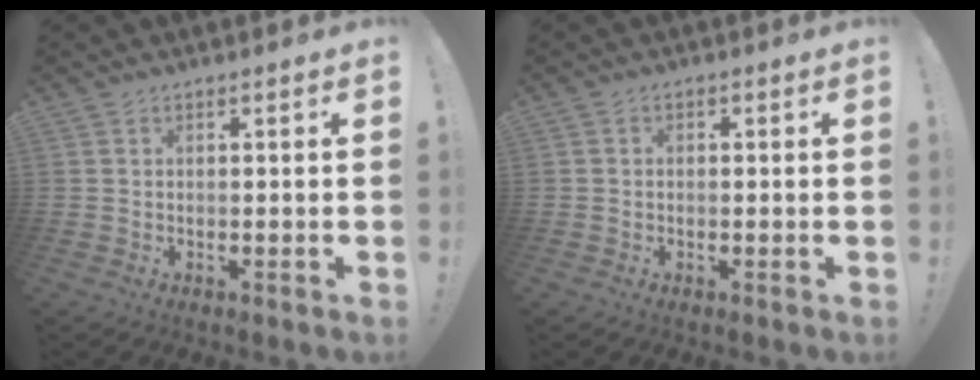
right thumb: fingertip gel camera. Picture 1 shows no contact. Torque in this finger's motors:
{"motor_torque": [-0.18, 0.18, -0.30, 0.03, 0.07]}